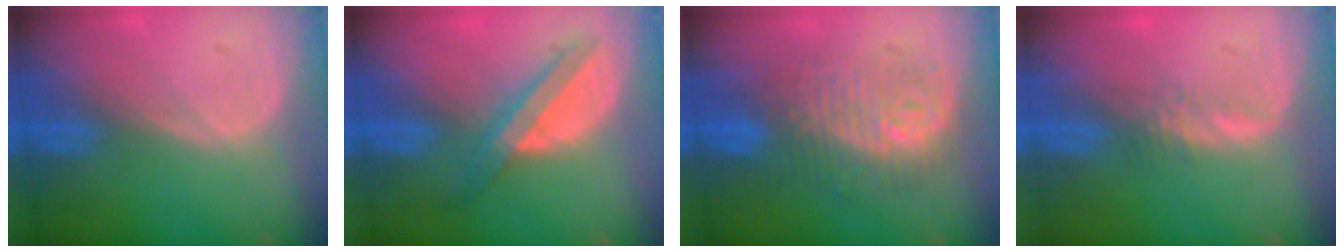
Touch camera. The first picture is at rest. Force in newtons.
{"total": 5.8, "press": 5.7, "slide": 1.4}
{"total": 9.5, "press": 9.4, "slide": 1.0}
{"total": 1.6, "press": 1.5, "slide": 0.5}